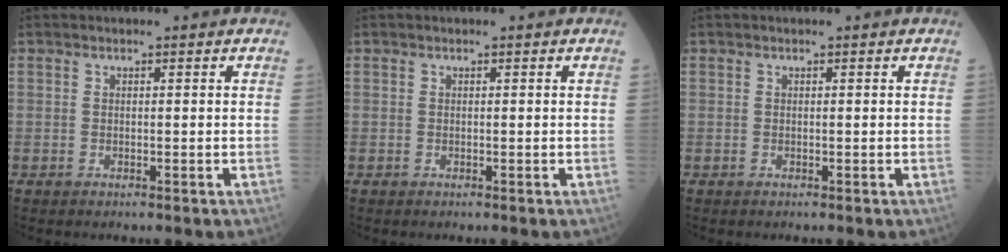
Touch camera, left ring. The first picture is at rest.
{"total": 0.0}
{"total": 0.0}